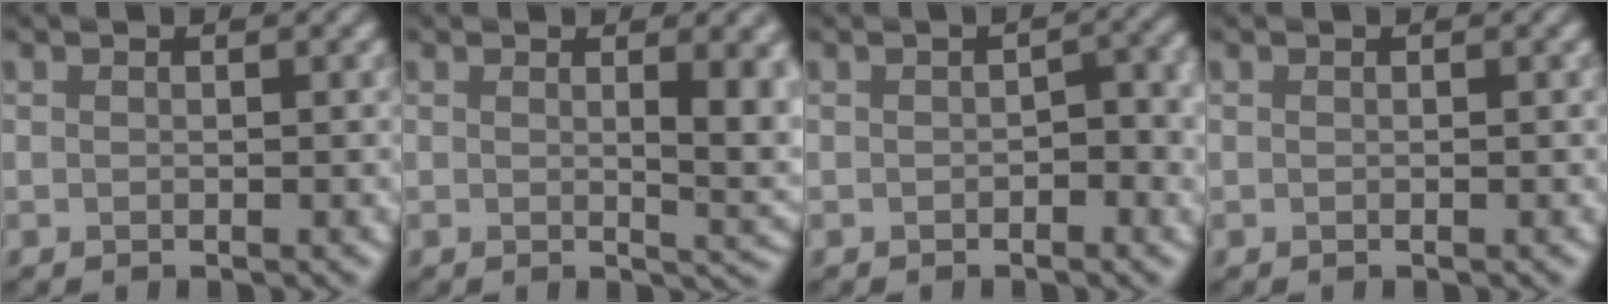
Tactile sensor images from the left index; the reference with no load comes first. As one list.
[{"total": 5.2, "force": [0.9, 1.7, 4.9], "torque": [-0.048, -0.004, 0.017]}, {"total": 2.8, "force": [-0.5, 1.4, 2.4], "torque": [-0.030, 0.000, -0.008]}, {"total": 0.0}]